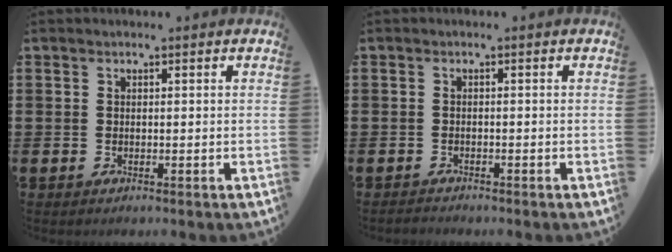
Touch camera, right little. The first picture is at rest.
{"total": 0.7, "force": [-0.7, 0.0, -0.1], "torque": [-0.001, -0.001, -0.015]}